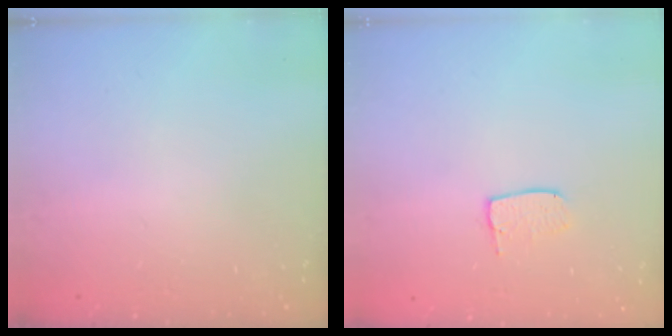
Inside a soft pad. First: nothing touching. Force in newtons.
{"total": 5.5, "press": 5.5, "slide": 0.4}